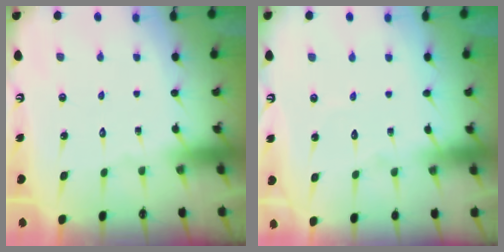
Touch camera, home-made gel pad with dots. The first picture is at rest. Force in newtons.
{"total": 2.6, "press": 2.6, "slide": 0.3}